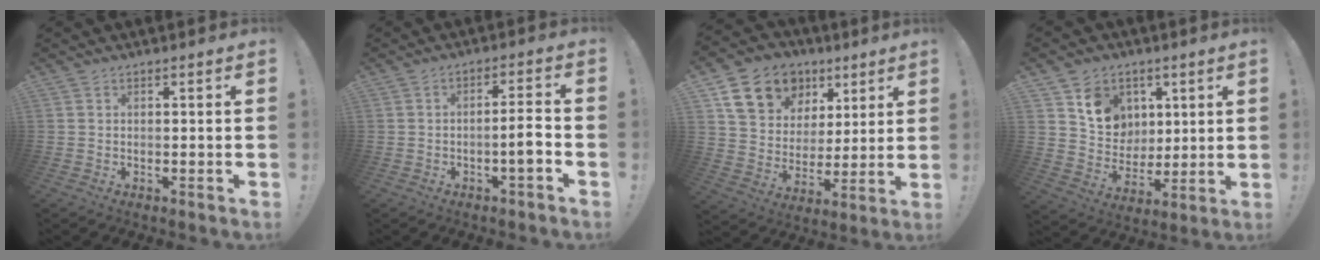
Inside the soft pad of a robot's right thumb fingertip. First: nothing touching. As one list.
[{"total": 6.2, "force": [-2.3, 1.3, 5.6], "torque": [-0.081, 0.008, -0.040]}, {"total": 16.9, "force": [8.9, 12.6, 6.8], "torque": [-0.106, -0.037, 0.183]}, {"total": 11.6, "force": [6.0, 9.4, 3.2], "torque": [-0.049, -0.040, 0.124]}]